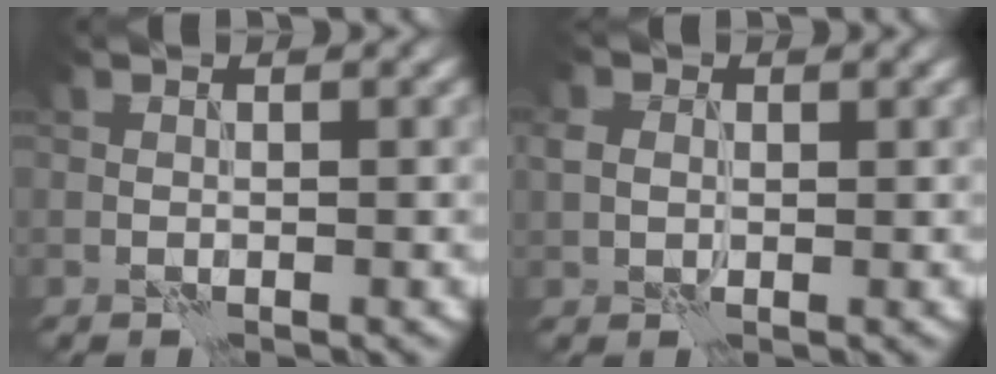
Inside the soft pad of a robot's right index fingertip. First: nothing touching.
{"total": 2.2, "force": [0.5, 1.7, 1.2], "torque": [-0.029, 0.004, 0.004]}